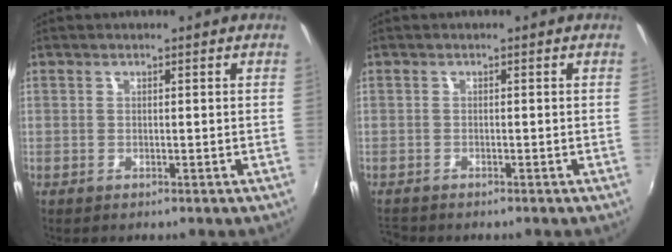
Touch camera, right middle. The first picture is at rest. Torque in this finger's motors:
{"motor_torque": [-0.23, -0.12, -0.08, -0.02]}